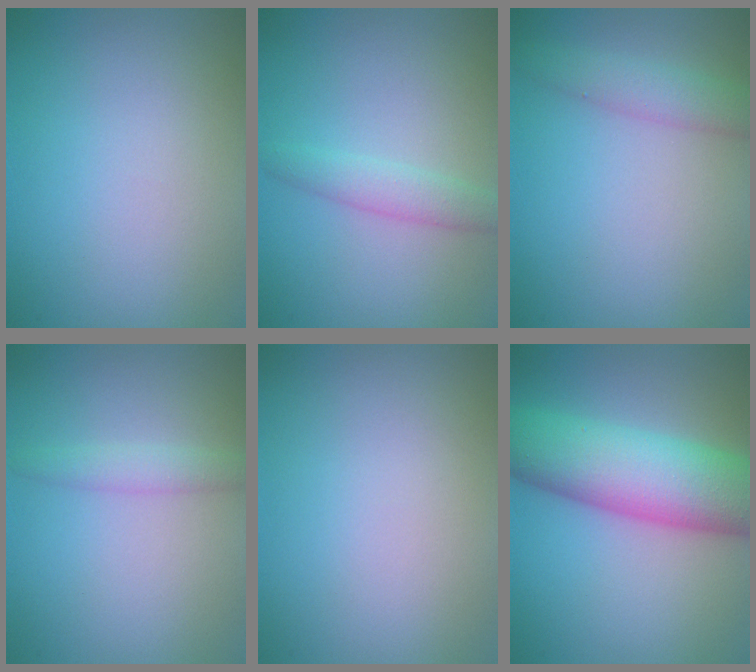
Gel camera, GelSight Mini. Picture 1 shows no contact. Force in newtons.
{"total": 2.0, "press": 2.0, "slide": 0.1}
{"total": 2.5, "press": 2.5, "slide": 0.1}
{"total": 1.5, "press": 1.5, "slide": 0.0}
{"total": 0.0}
{"total": 10.1, "press": 10.1, "slide": 0.2}